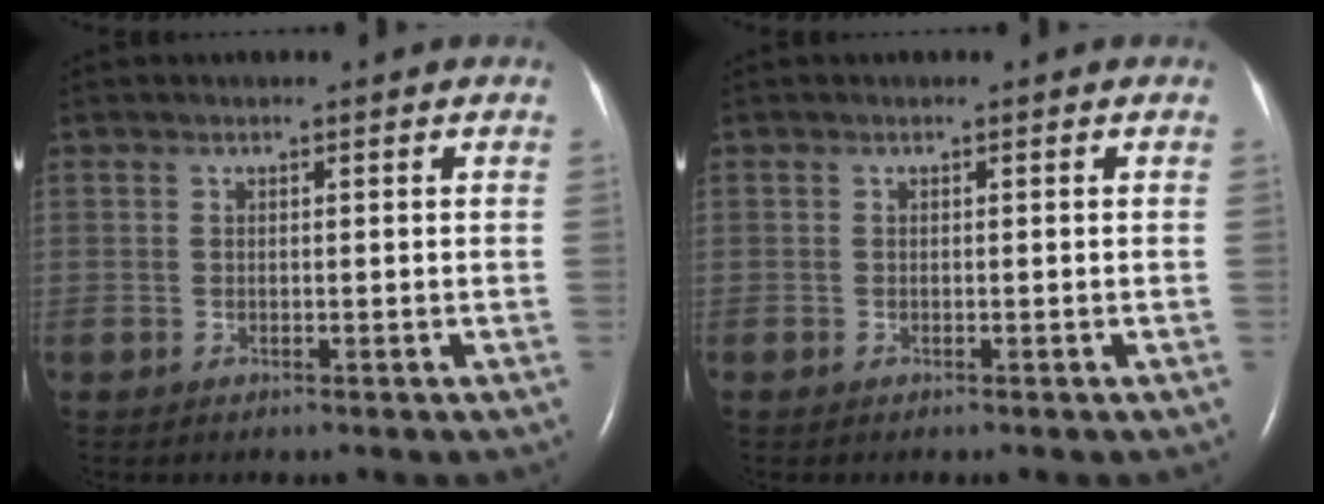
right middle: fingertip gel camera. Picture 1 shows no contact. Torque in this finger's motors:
{"motor_torque": [-0.06, -0.14, -0.05, -0.01]}